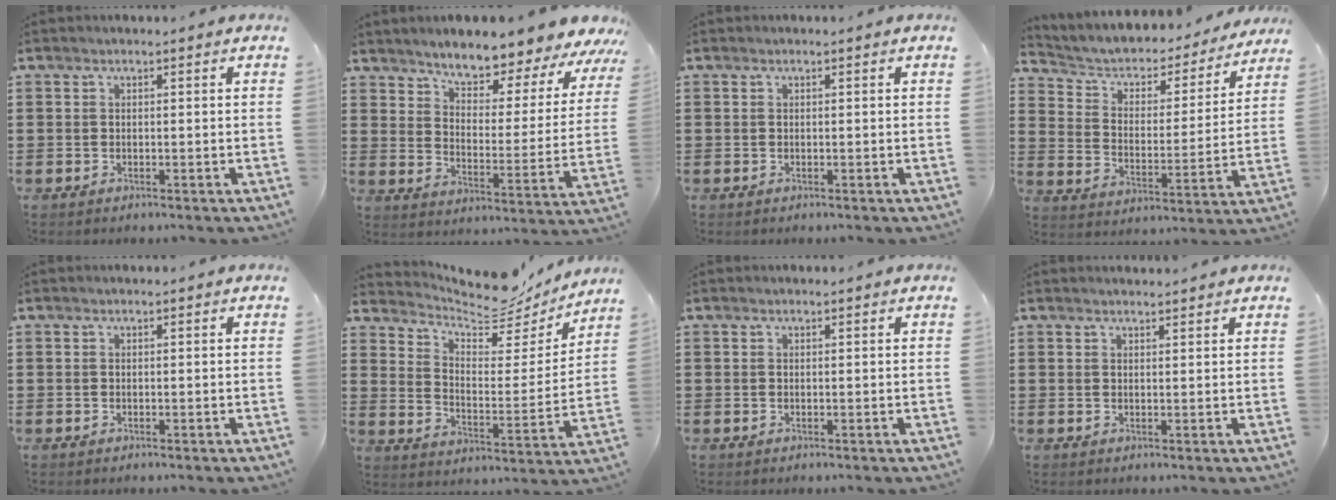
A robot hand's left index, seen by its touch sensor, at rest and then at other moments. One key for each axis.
{"total": 6.4, "fx": 6.2, "fy": 0.7, "fz": 1.6, "tx": -0.048, "ty": -0.058, "tz": 0.100}
{"total": 0.0}
{"total": 3.7, "fx": 3.0, "fy": 2.0, "fz": 0.8, "tx": -0.038, "ty": -0.027, "tz": 0.040}
{"total": 0.0}
{"total": 7.7, "fx": 7.3, "fy": 1.9, "fz": 1.8, "tx": -0.055, "ty": -0.057, "tz": 0.126}
{"total": 0.0}
{"total": 1.1, "fx": 1.1, "fy": 0.1, "fz": 0.1, "tx": -0.005, "ty": -0.001, "tz": 0.021}